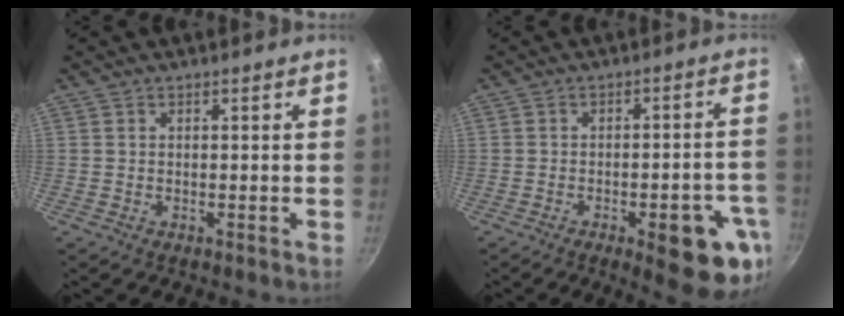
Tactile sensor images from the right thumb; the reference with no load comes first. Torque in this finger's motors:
{"motor_torque": [1.78, 1.09, 0.57, -0.60, 0.32]}